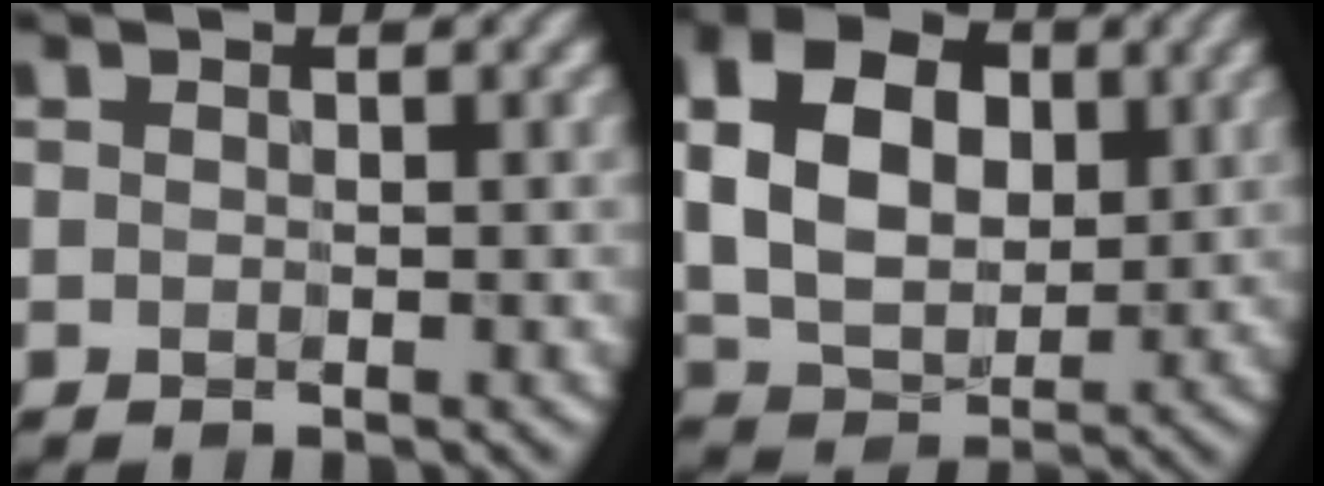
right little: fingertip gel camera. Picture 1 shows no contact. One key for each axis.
{"total": 9.4, "fx": 1.6, "fy": 6.4, "fz": 6.7, "tx": -0.140, "ty": 0.007, "tz": 0.018}